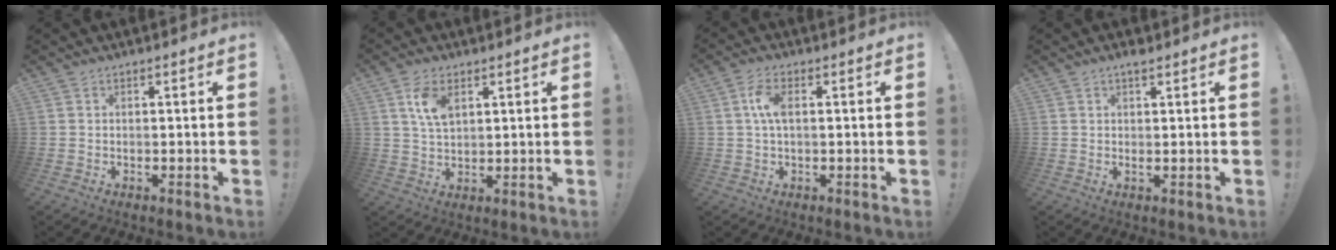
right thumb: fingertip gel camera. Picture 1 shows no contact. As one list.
[{"total": 7.5, "force": [3.4, 4.2, 5.2], "torque": [-0.085, -0.010, 0.062]}, {"total": 5.7, "force": [0.7, 2.7, 5.0], "torque": [-0.095, 0.005, 0.010]}, {"total": 1.8, "force": [1.2, 0.1, 1.3], "torque": [-0.019, -0.004, 0.019]}]